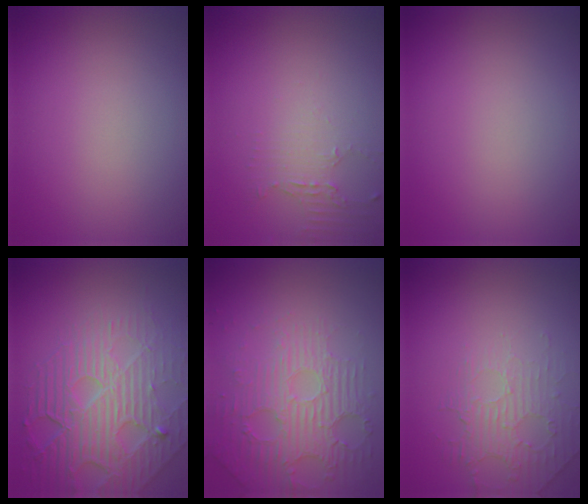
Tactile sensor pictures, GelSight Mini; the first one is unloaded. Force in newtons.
{"total": 2.0, "press": 1.4, "slide": 1.4}
{"total": 0.0}
{"total": 8.2, "press": 5.9, "slide": 5.7}
{"total": 5.9, "press": 3.8, "slide": 4.5}
{"total": 2.1, "press": 1.2, "slide": 1.7}